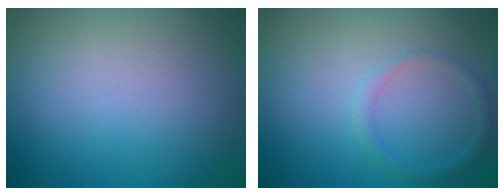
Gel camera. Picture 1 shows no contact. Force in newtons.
{"total": 1.3, "press": 1.3, "slide": 0.1}